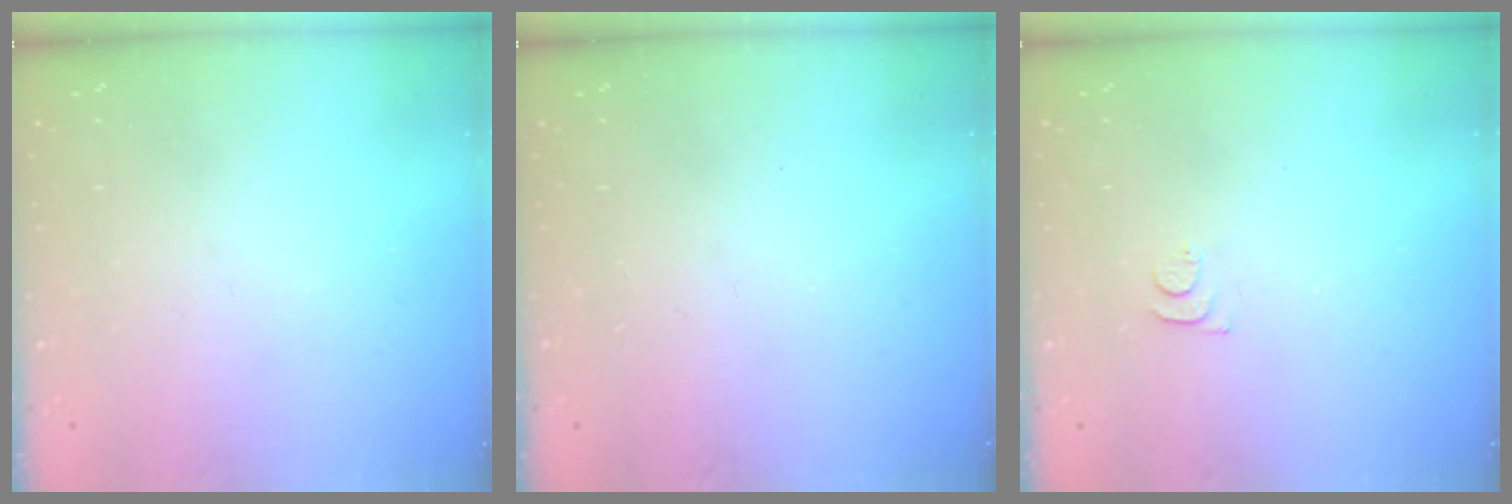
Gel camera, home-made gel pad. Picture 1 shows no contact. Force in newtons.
{"total": 3.4, "press": 3.4, "slide": 0.4}
{"total": 4.8, "press": 4.7, "slide": 0.4}